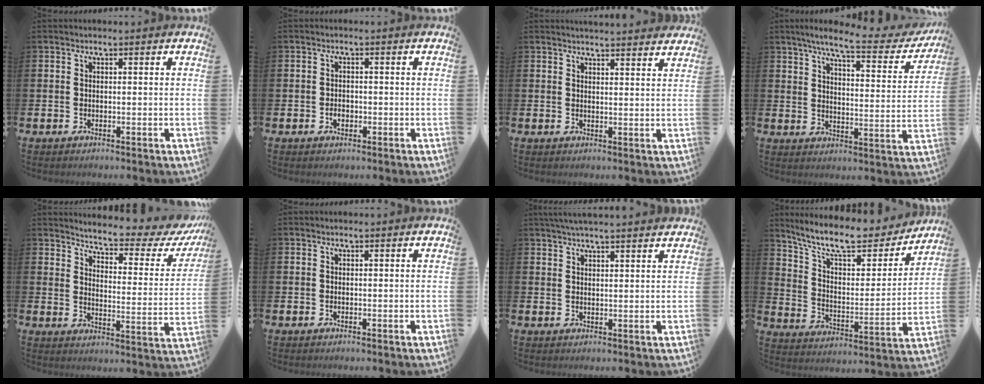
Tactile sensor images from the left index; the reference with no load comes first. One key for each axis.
{"total": 1.6, "fx": -0.5, "fy": 1.1, "fz": 0.9, "tx": -0.016, "ty": 0.003, "tz": -0.012}
{"total": 3.0, "fx": 3.0, "fy": -0.2, "fz": -0.1, "tx": 0.000, "ty": -0.020, "tz": 0.054}
{"total": 7.3, "fx": 6.2, "fy": 0.9, "fz": 3.8, "tx": -0.076, "ty": -0.041, "tz": 0.096}
{"total": 5.0, "fx": 4.6, "fy": 0.8, "fz": 1.9, "tx": -0.052, "ty": -0.041, "tz": 0.068}
{"total": 0.0}
{"total": 3.4, "fx": 3.3, "fy": -0.2, "fz": 0.8, "tx": -0.018, "ty": -0.010, "tz": 0.059}
{"total": 11.2, "fx": 9.6, "fy": 3.2, "fz": 4.8, "tx": -0.119, "ty": -0.060, "tz": 0.165}